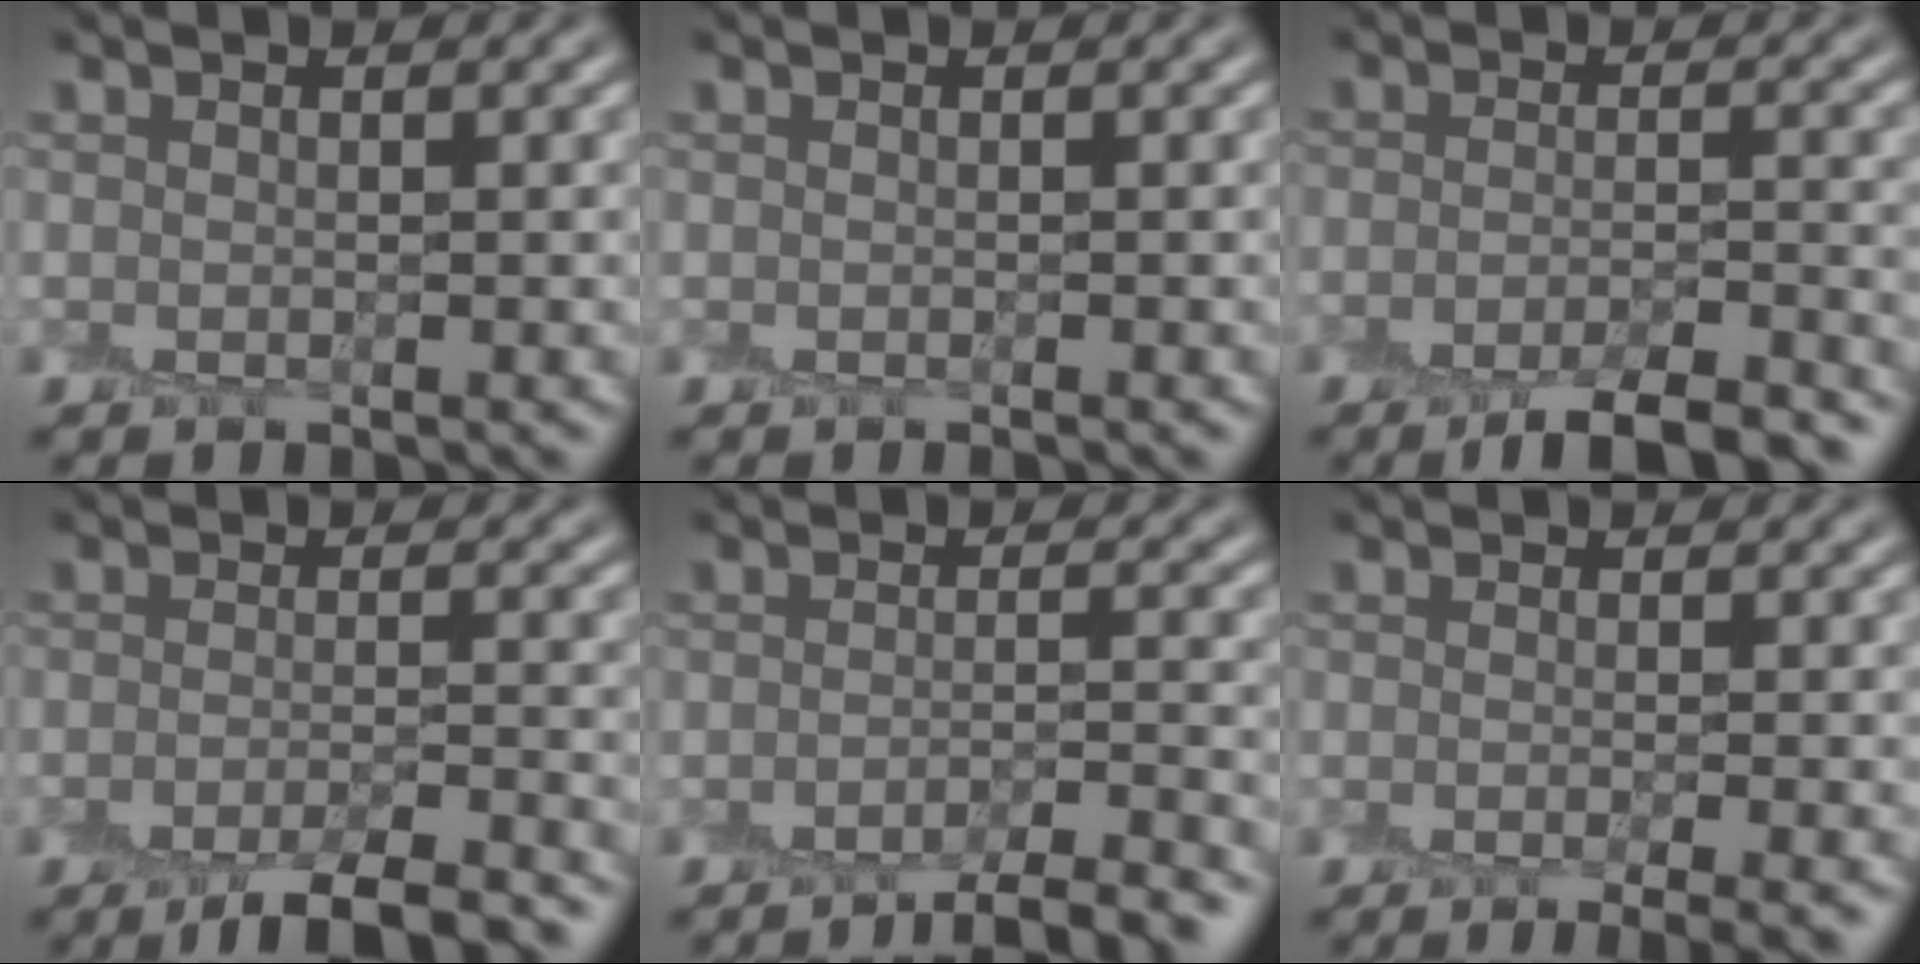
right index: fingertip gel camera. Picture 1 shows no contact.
{"total": 0.0}
{"total": 5.8, "force": [-4.3, 1.2, 3.7], "torque": [-0.051, -0.004, -0.066]}
{"total": 5.3, "force": [-3.8, 1.0, 3.5], "torque": [-0.049, -0.002, -0.060]}
{"total": 5.0, "force": [-4.0, 0.8, 2.9], "torque": [-0.040, 0.000, -0.057]}
{"total": 3.2, "force": [-1.9, 0.4, 2.5], "torque": [-0.027, -0.008, -0.029]}